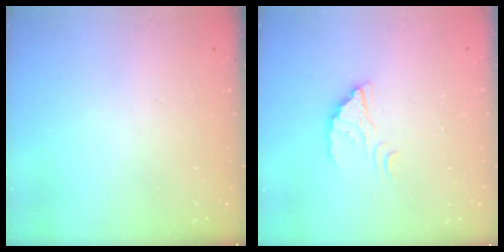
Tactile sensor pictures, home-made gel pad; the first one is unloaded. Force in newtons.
{"total": 2.1, "press": 2.1, "slide": 0.2}